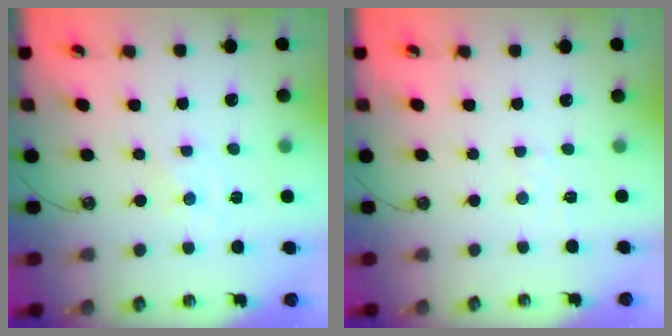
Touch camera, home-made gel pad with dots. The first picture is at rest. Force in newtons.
{"total": 2.5, "press": 2.5, "slide": 0.4}